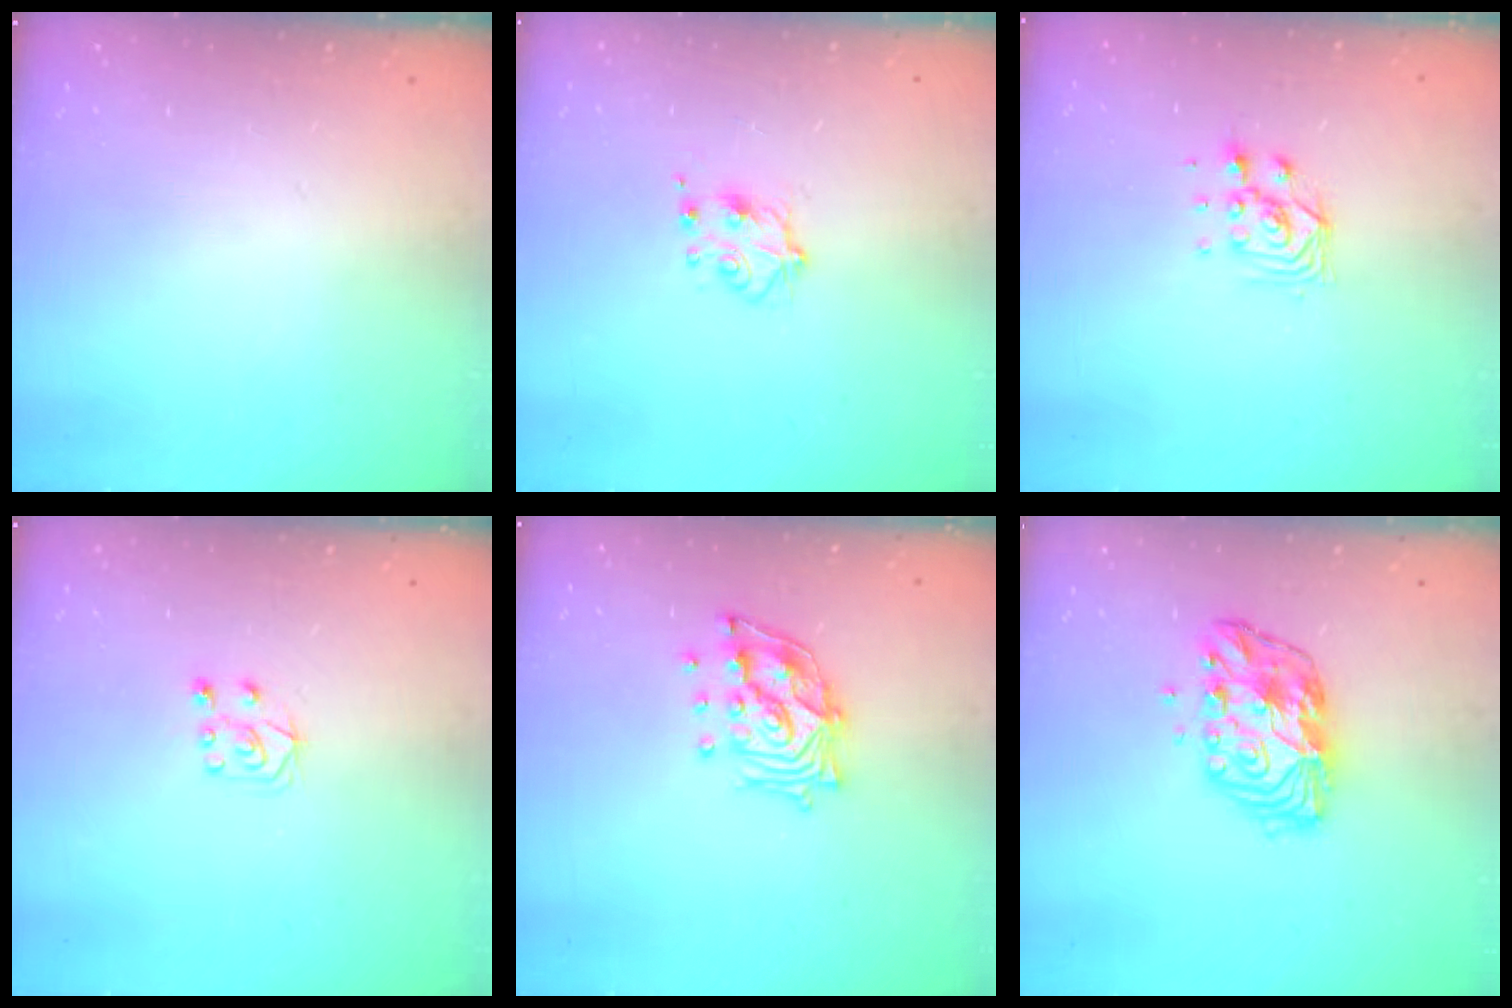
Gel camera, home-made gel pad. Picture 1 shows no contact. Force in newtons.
{"total": 4.9, "press": 4.8, "slide": 0.7}
{"total": 4.9, "press": 4.8, "slide": 0.5}
{"total": 6.4, "press": 6.4, "slide": 0.6}
{"total": 13.1, "press": 13.1, "slide": 1.1}
{"total": 10.7, "press": 10.6, "slide": 0.7}